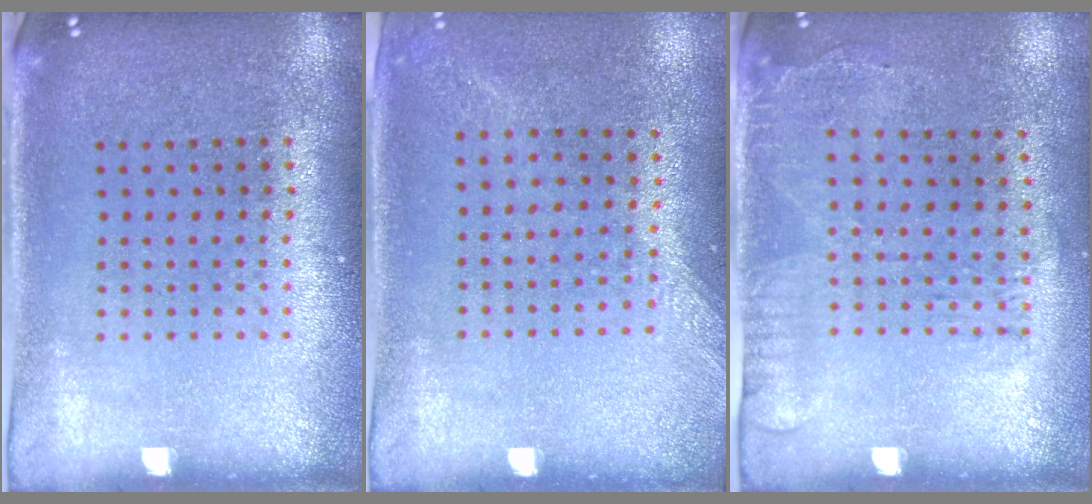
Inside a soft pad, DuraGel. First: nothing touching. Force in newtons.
{"total": 1.3, "press": 1.0, "slide": 0.8}
{"total": 1.7, "press": 1.2, "slide": 1.2}